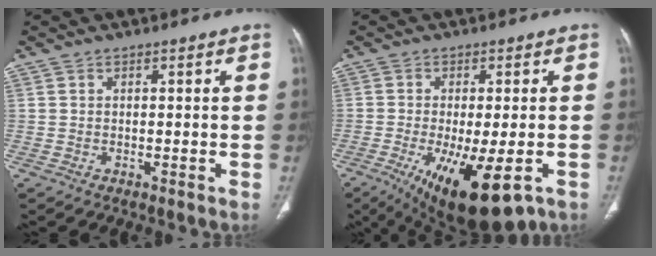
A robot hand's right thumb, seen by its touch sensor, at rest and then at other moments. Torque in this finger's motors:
{"motor_torque": [-0.21, 0.79, 0.13, -0.07, 0.17]}